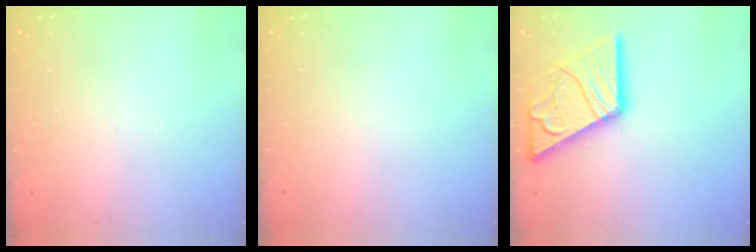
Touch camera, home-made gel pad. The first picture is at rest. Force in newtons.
{"total": 0.0}
{"total": 19.4, "press": 19.3, "slide": 2.1}